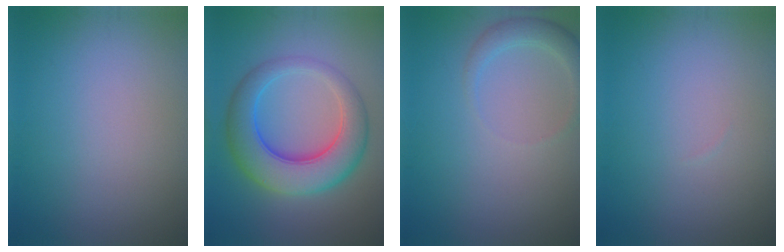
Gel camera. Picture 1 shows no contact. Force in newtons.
{"total": 8.1, "press": 8.0, "slide": 0.2}
{"total": 2.2, "press": 2.2, "slide": 0.2}
{"total": 0.0}